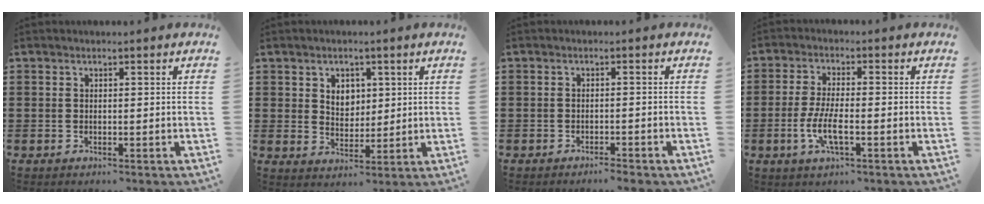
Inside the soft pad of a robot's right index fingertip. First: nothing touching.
{"total": 3.7, "force": [1.6, 3.0, 1.4], "torque": [-0.031, 0.008, 0.025]}
{"total": 1.4, "force": [-1.4, -0.1, 0.4], "torque": [-0.010, 0.001, -0.026]}
{"total": 5.5, "force": [-1.9, 1.5, 4.9], "torque": [-0.110, -0.007, -0.040]}